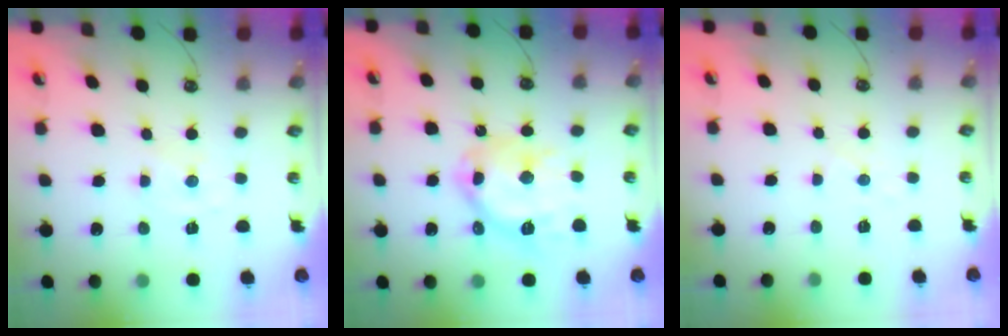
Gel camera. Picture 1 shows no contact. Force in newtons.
{"total": 15.1, "press": 15.0, "slide": 0.9}
{"total": 3.1, "press": 3.1, "slide": 0.3}